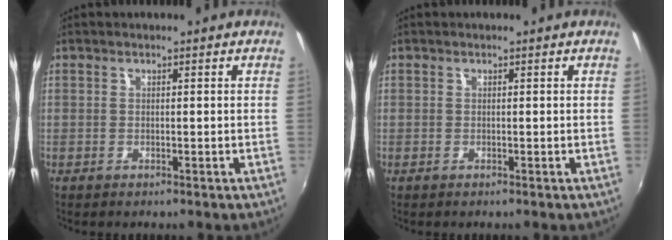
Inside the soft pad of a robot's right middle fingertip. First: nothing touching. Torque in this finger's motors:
{"motor_torque": [-0.29, -0.09, -0.02, 0.00]}